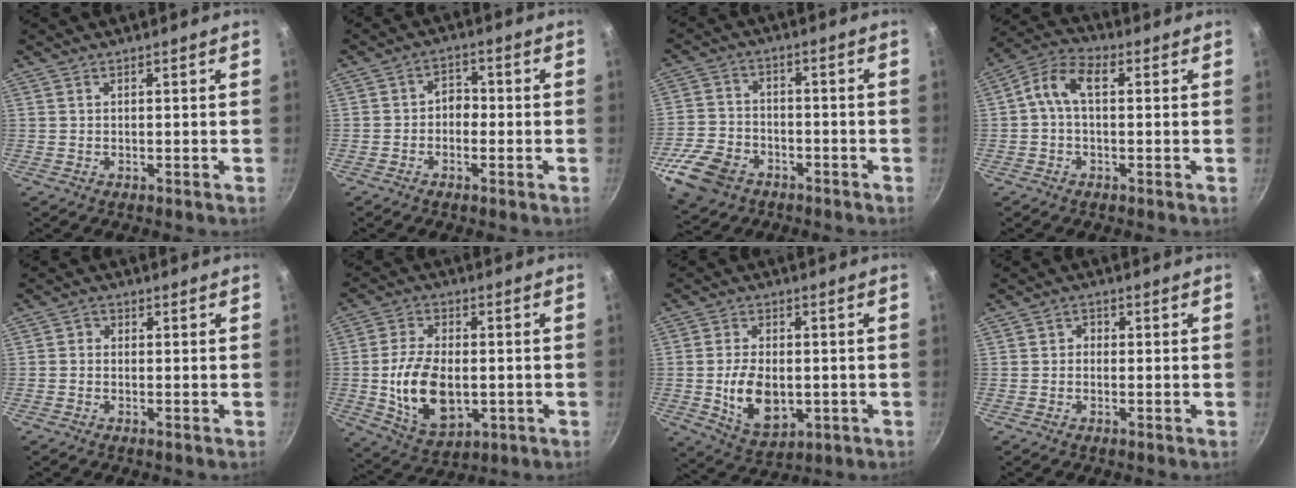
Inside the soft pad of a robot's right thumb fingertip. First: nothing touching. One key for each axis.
{"total": 3.6, "fx": -0.9, "fy": 2.7, "fz": 2.2, "tx": -0.021, "ty": 0.017, "tz": -0.022}
{"total": 13.0, "fx": -6.5, "fy": 9.0, "fz": 6.7, "tx": -0.130, "ty": 0.032, "tz": -0.124}
{"total": 7.4, "fx": 0.8, "fy": 4.3, "fz": 5.9, "tx": -0.116, "ty": 0.028, "tz": -0.001}
{"total": 1.6, "fx": -0.5, "fy": 1.4, "fz": 0.8, "tx": -0.013, "ty": 0.009, "tz": -0.015}
{"total": 14.3, "fx": -1.6, "fy": 8.7, "fz": 11.2, "tx": -0.195, "ty": 0.002, "tz": -0.017}
{"total": 11.2, "fx": -1.4, "fy": 7.2, "fz": 8.5, "tx": -0.135, "ty": -0.002, "tz": -0.012}
{"total": 1.7, "fx": -0.3, "fy": 1.5, "fz": 0.7, "tx": -0.004, "ty": 0.006, "tz": -0.011}